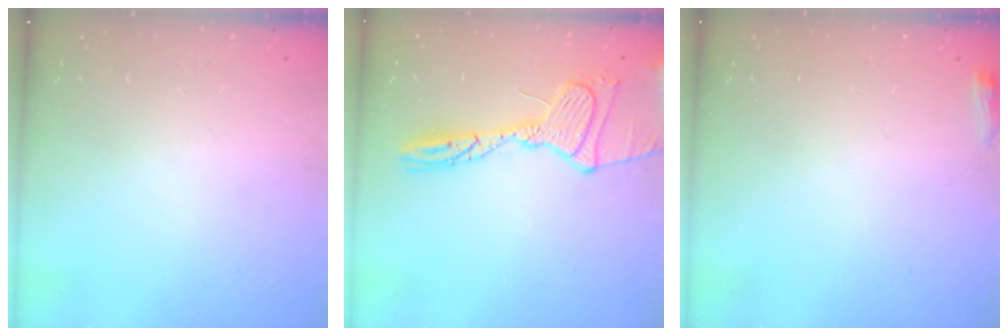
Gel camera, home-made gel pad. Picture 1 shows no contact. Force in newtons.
{"total": 17.1, "press": 17.1, "slide": 1.5}
{"total": 4.7, "press": 4.6, "slide": 0.8}